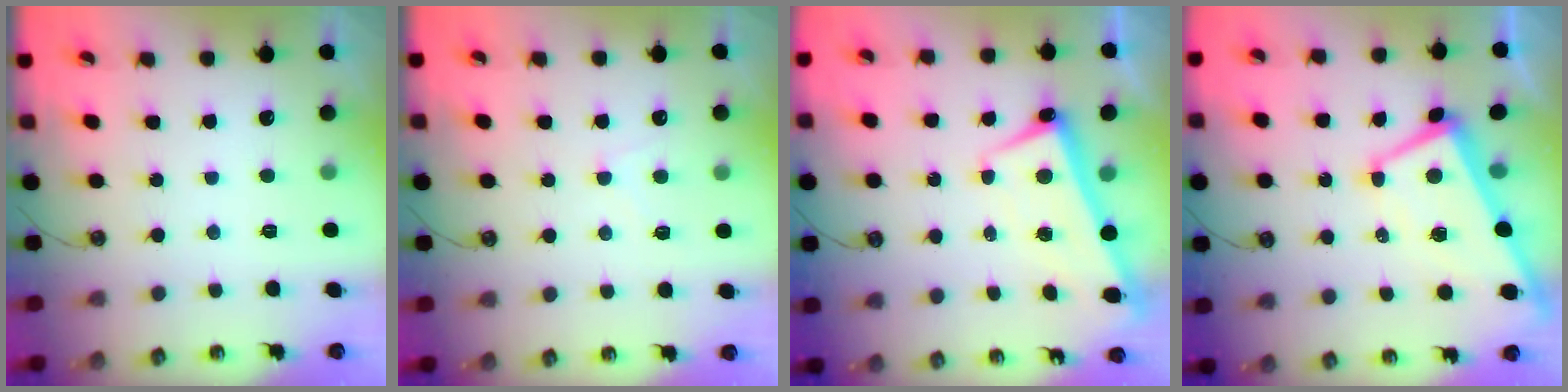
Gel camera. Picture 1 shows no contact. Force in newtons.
{"total": 2.9, "press": 2.9, "slide": 0.4}
{"total": 2.7, "press": 2.7, "slide": 0.4}
{"total": 2.8, "press": 2.7, "slide": 0.9}